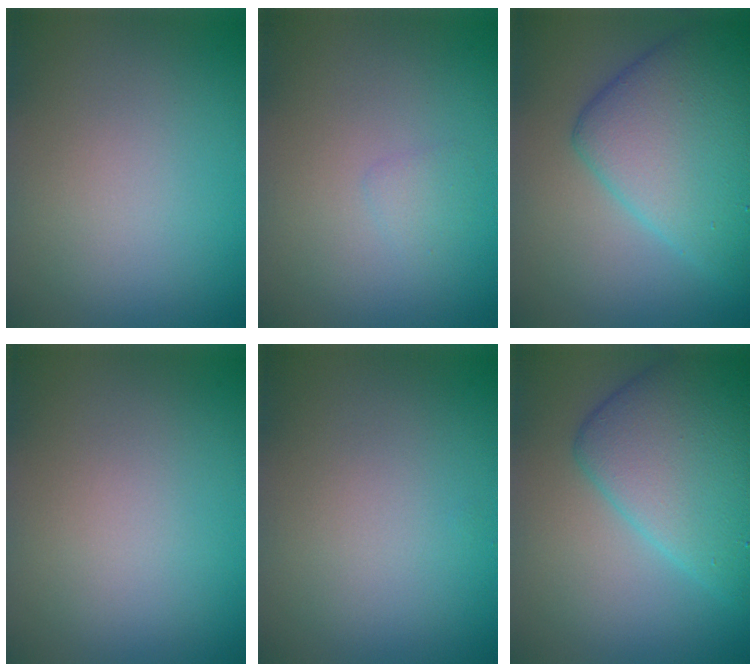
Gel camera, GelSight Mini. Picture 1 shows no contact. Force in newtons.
{"total": 0.8, "press": 0.8, "slide": 0.0}
{"total": 7.9, "press": 7.9, "slide": 0.2}
{"total": 0.0}
{"total": 0.0}
{"total": 7.6, "press": 7.6, "slide": 0.1}